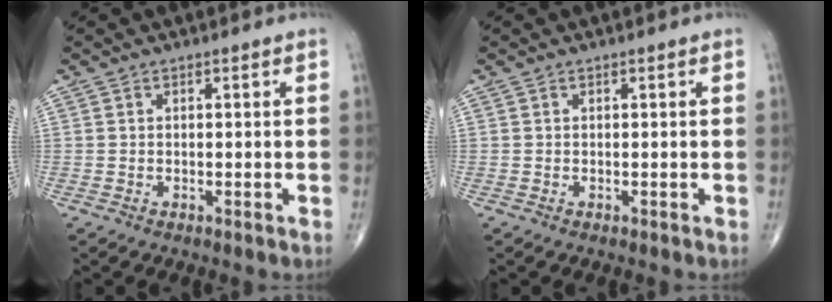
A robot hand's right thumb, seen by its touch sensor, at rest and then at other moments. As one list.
[{"total": 0.0}]